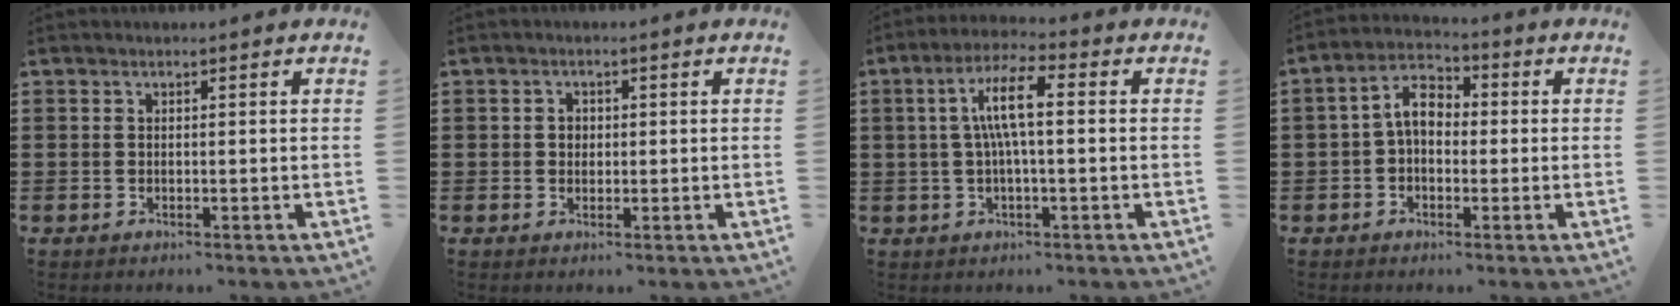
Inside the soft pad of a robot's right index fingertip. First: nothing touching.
{"total": 1.5, "force": [0.1, 1.3, 0.7], "torque": [-0.016, 0.008, 0.000]}
{"total": 7.3, "force": [0.3, 1.7, 7.1], "torque": [-0.146, 0.006, -0.004]}
{"total": 5.9, "force": [-0.3, 3.6, 4.7], "torque": [-0.105, 0.009, -0.011]}